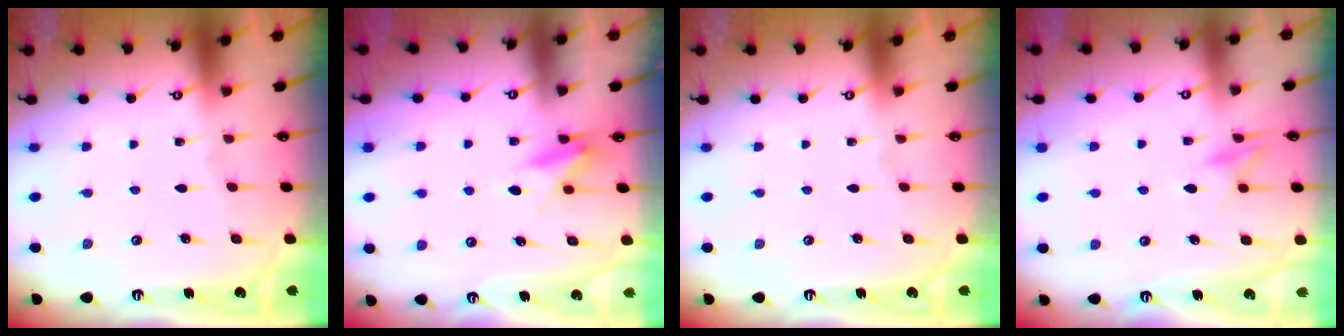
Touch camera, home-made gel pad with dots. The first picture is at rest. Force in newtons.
{"total": 8.5, "press": 8.4, "slide": 1.2}
{"total": 0.0}
{"total": 12.1, "press": 12.1, "slide": 1.2}